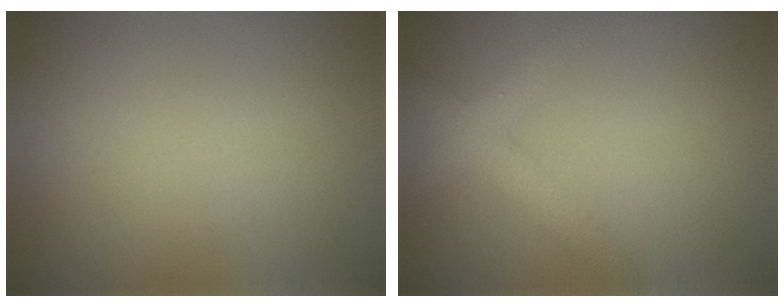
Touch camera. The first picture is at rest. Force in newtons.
{"total": 4.1, "press": 4.1, "slide": 0.2}